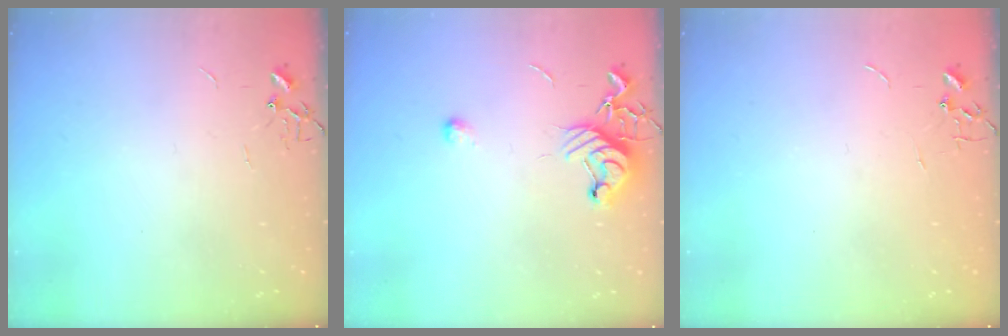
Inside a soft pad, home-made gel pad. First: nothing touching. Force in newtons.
{"total": 9.7, "press": 9.6, "slide": 1.4}
{"total": 0.0}